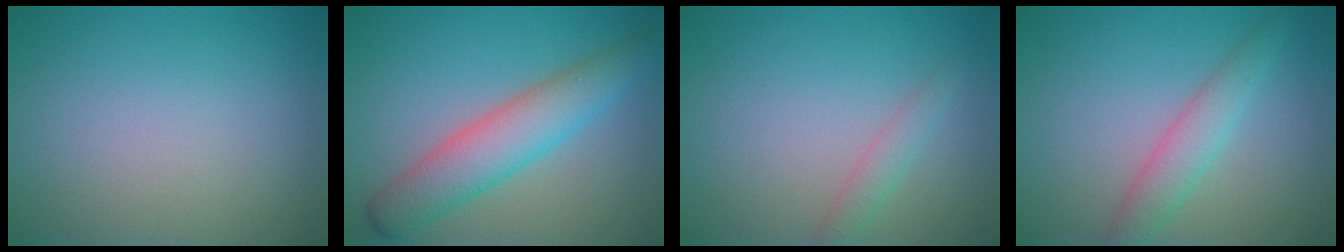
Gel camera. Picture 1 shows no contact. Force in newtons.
{"total": 5.5, "press": 5.5, "slide": 0.1}
{"total": 1.5, "press": 1.5, "slide": 0.0}
{"total": 2.9, "press": 2.9, "slide": 0.1}